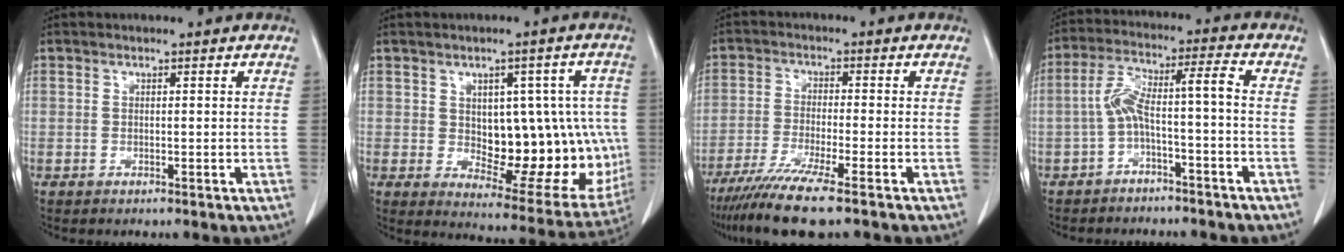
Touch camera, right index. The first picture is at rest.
{"total": 16.7, "force": [0.1, 8.6, 14.4], "torque": [-0.175, 0.012, 0.029]}
{"total": 9.7, "force": [-7.1, -0.2, 6.6], "torque": [-0.113, -0.026, -0.120]}
{"total": 7.1, "force": [-2.3, 0.5, 6.7], "torque": [-0.130, 0.041, -0.041]}